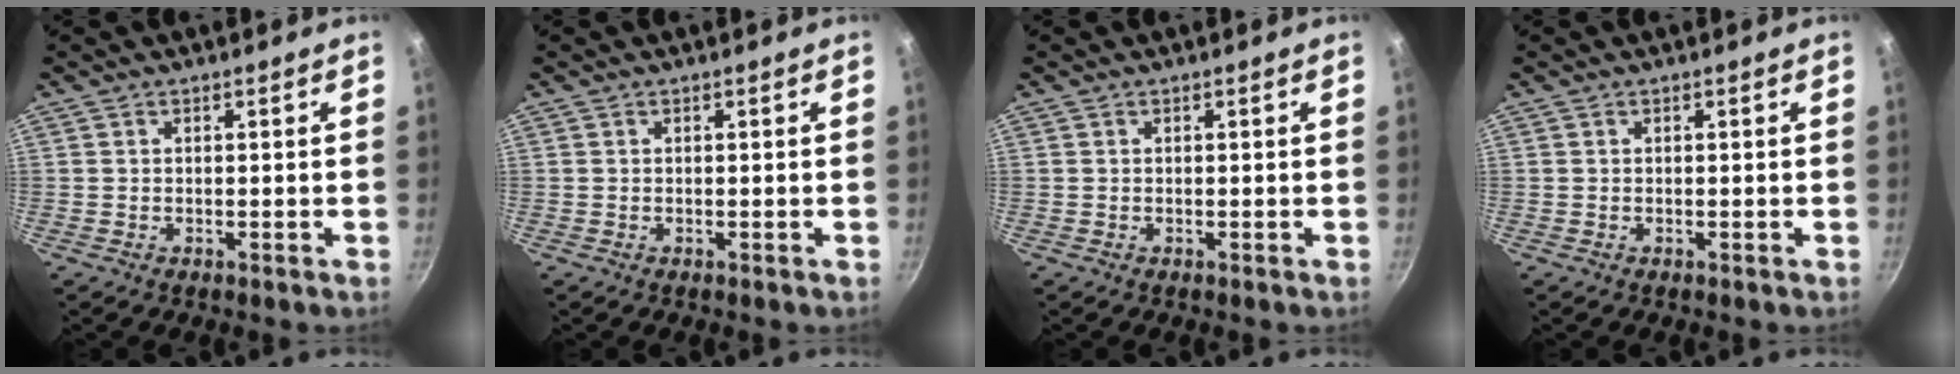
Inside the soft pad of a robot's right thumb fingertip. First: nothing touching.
{"total": 0.0}
{"total": 0.0}
{"total": 0.0}